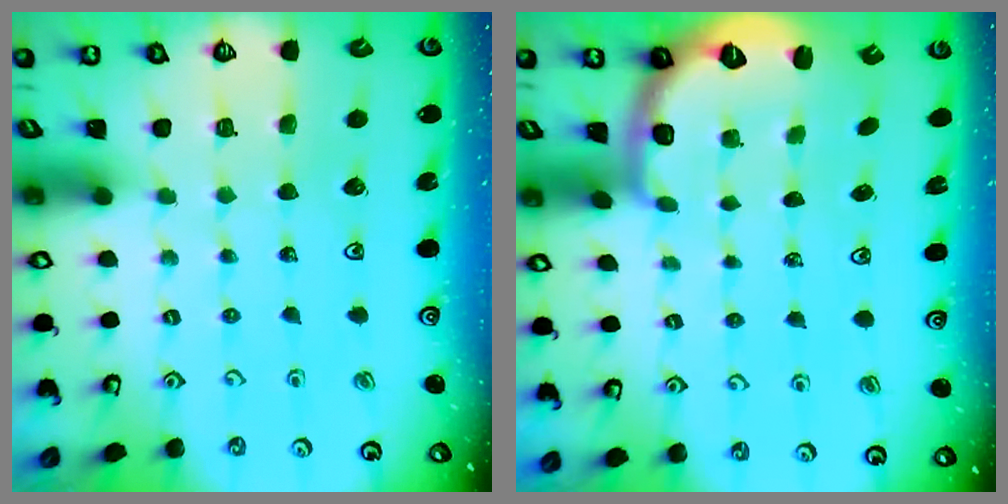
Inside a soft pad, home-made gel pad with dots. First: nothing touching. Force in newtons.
{"total": 2.6, "press": 1.6, "slide": 2.1}